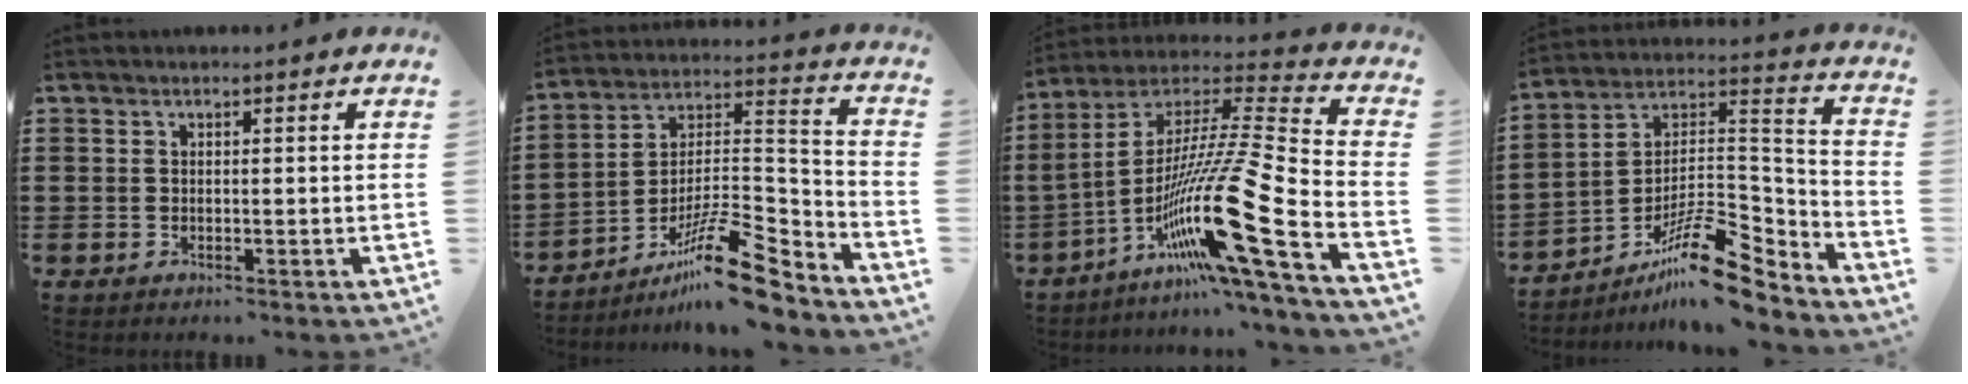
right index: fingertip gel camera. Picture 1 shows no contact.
{"total": 14.2, "force": [-10.2, 3.0, 9.5], "torque": [-0.151, 0.037, -0.183]}
{"total": 19.8, "force": [-8.2, 0.9, 18.0], "torque": [-0.348, -0.023, -0.157]}
{"total": 13.8, "force": [-9.6, 4.3, 9.0], "torque": [-0.146, 0.027, -0.179]}